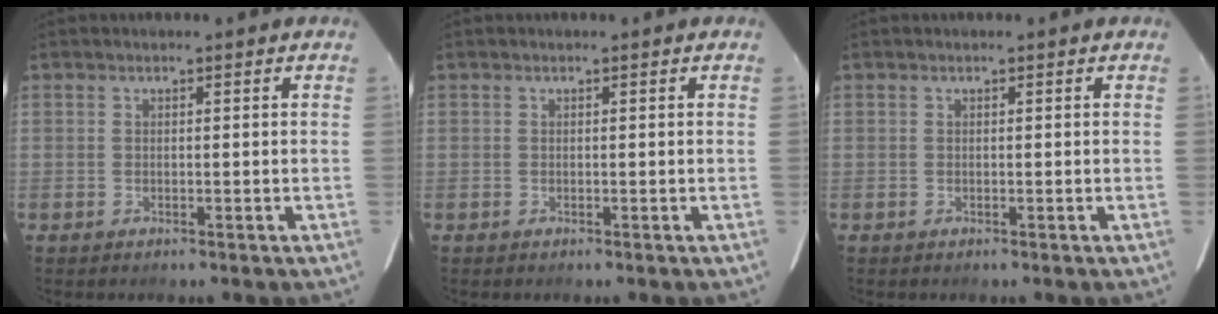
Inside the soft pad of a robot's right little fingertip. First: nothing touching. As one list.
[{"total": 0.0}, {"total": 0.0}]